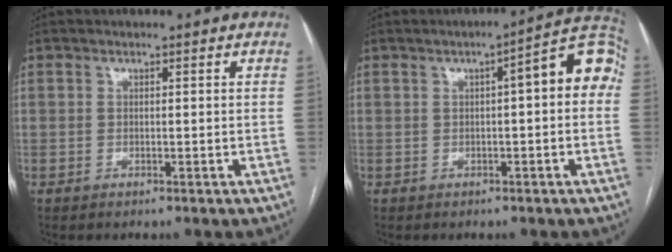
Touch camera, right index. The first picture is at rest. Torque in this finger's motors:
{"motor_torque": [0.24, -0.01, 0.14, 0.03]}